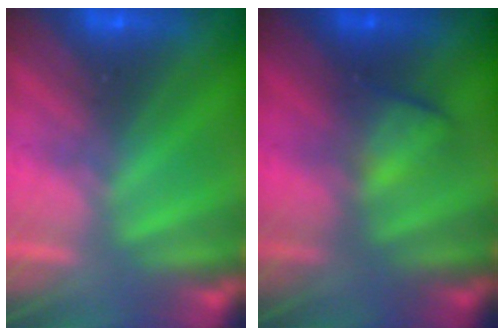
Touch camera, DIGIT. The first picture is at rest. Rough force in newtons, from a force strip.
{"total": 2.0}